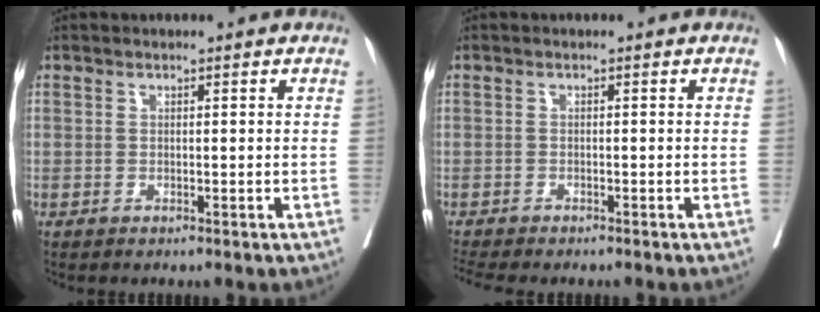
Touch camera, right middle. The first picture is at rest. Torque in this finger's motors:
{"motor_torque": [0.73, -0.77, 0.05, 0.03]}